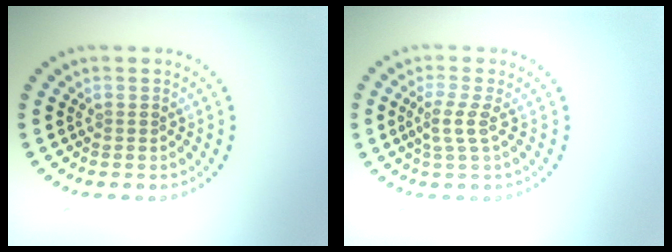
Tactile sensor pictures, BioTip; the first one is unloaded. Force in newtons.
{"total": 2.2, "press": 1.7, "slide": 1.4}